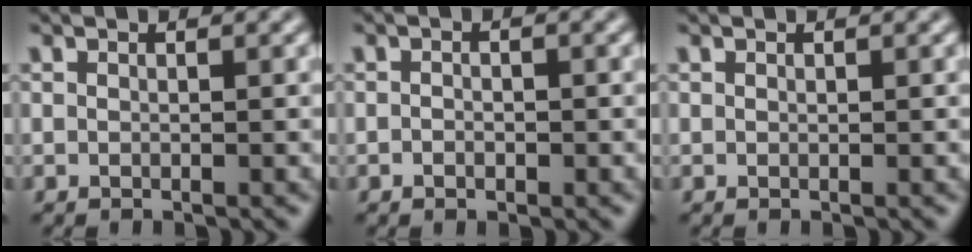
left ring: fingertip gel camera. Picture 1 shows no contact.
{"total": 1.0, "force": [-0.4, 0.6, 0.7], "torque": [-0.013, 0.000, -0.008]}
{"total": 0.0}